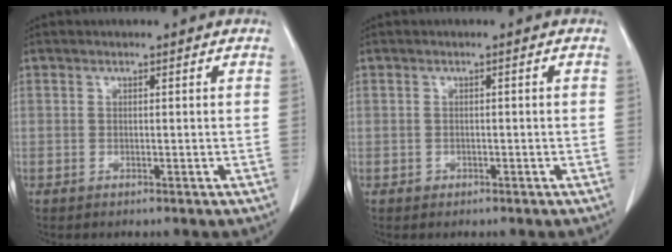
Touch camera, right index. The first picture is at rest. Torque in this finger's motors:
{"motor_torque": [-0.07, 0.06, -0.13, -0.09]}